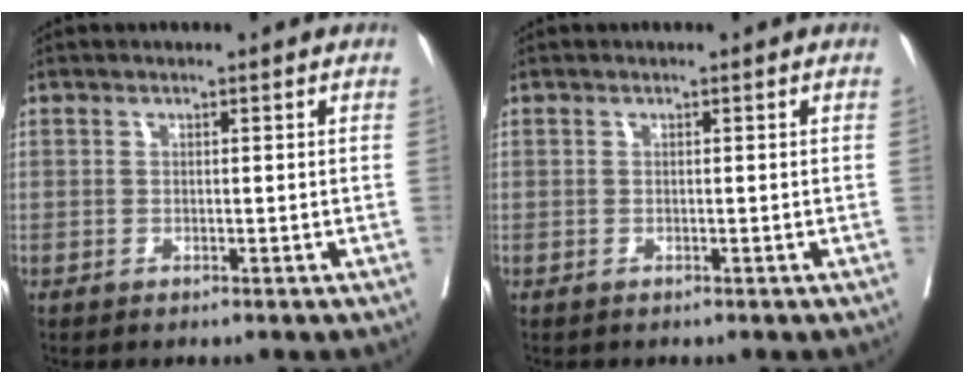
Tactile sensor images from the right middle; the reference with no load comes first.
{"total": 0.0}